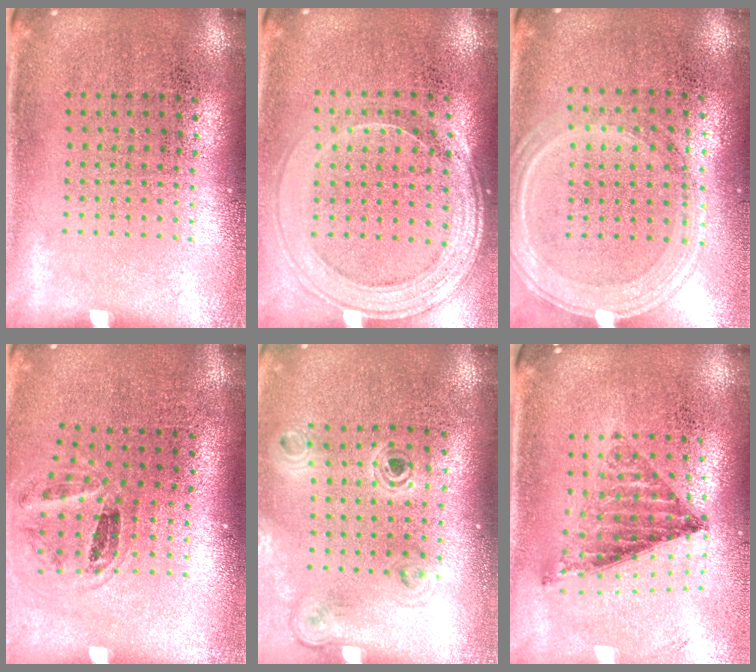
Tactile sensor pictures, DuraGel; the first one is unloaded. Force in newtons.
{"total": 1.6, "press": 1.4, "slide": 0.7}
{"total": 1.2, "press": 1.1, "slide": 0.5}
{"total": 1.1, "press": 1.0, "slide": 0.5}
{"total": 1.1, "press": 1.1, "slide": 0.1}
{"total": 0.9, "press": 0.9, "slide": 0.2}